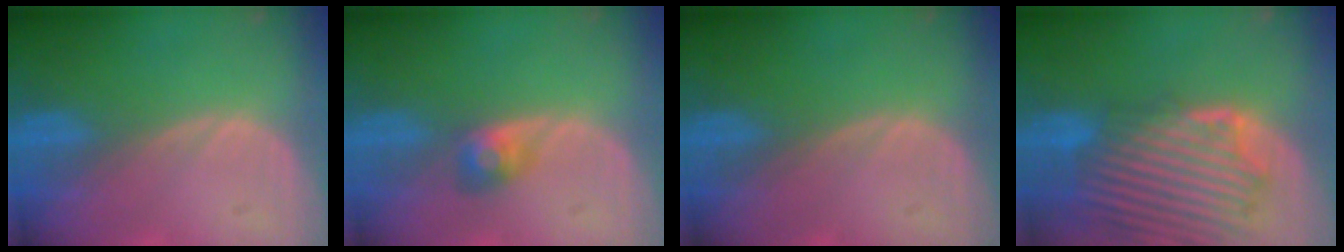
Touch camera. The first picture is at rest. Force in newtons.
{"total": 2.9, "press": 2.6, "slide": 1.1}
{"total": 0.0}
{"total": 12.9, "press": 11.5, "slide": 6.0}